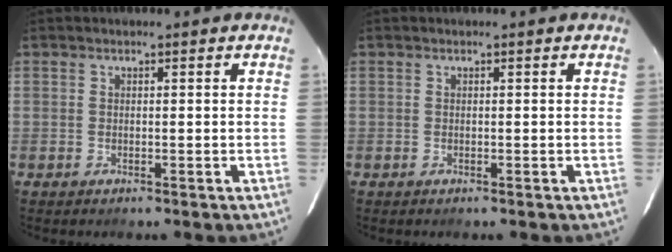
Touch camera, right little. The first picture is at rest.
{"total": 0.0}